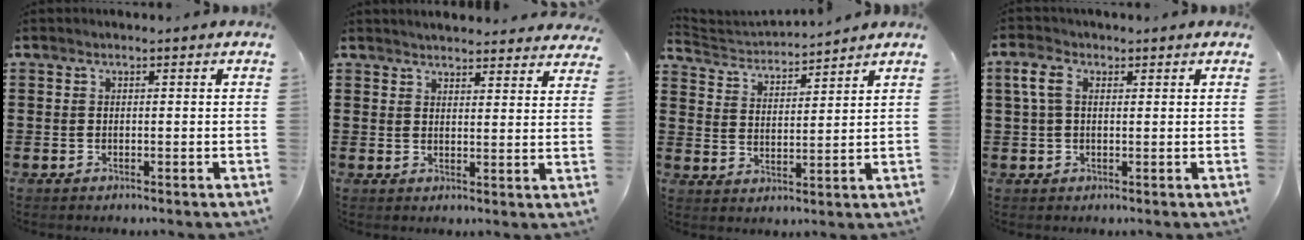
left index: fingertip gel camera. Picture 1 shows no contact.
{"total": 3.3, "force": [3.3, -0.2, 0.0], "torque": [-0.001, -0.018, 0.059]}
{"total": 3.1, "force": [3.1, -0.1, 0.0], "torque": [-0.018, -0.023, 0.053]}
{"total": 4.3, "force": [1.4, 2.2, 3.5], "torque": [-0.083, 0.007, 0.022]}